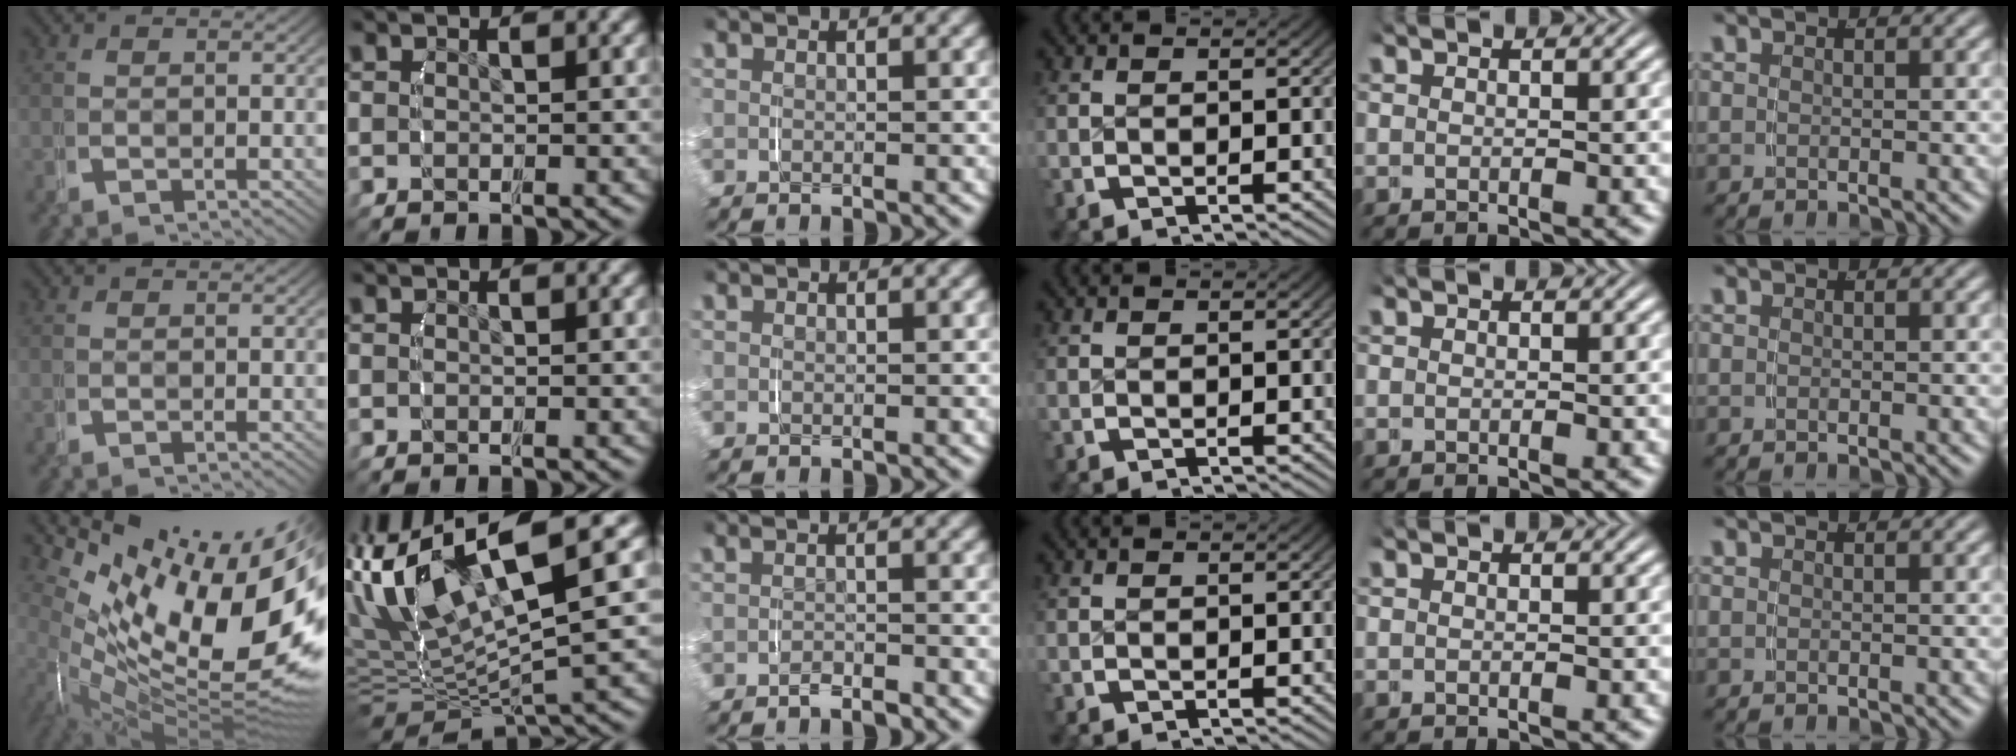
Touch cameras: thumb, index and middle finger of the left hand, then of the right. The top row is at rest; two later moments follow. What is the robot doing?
{"motion": "grasp_and_lifting", "object": "router"}